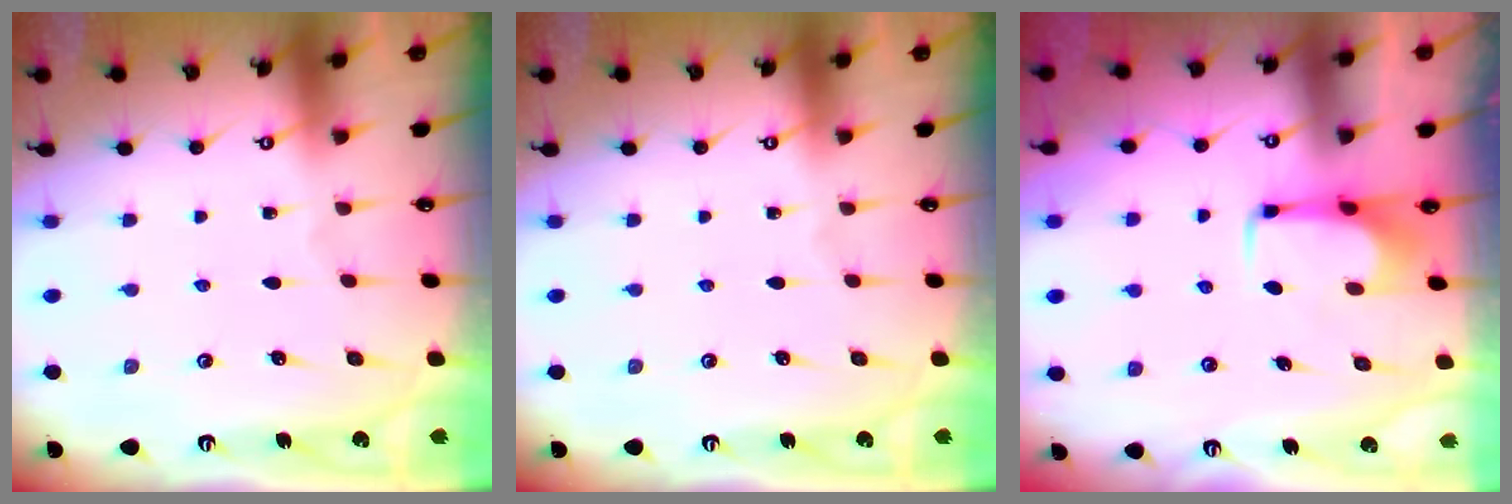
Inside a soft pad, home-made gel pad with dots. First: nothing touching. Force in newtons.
{"total": 0.0}
{"total": 1.6, "press": 1.5, "slide": 0.4}